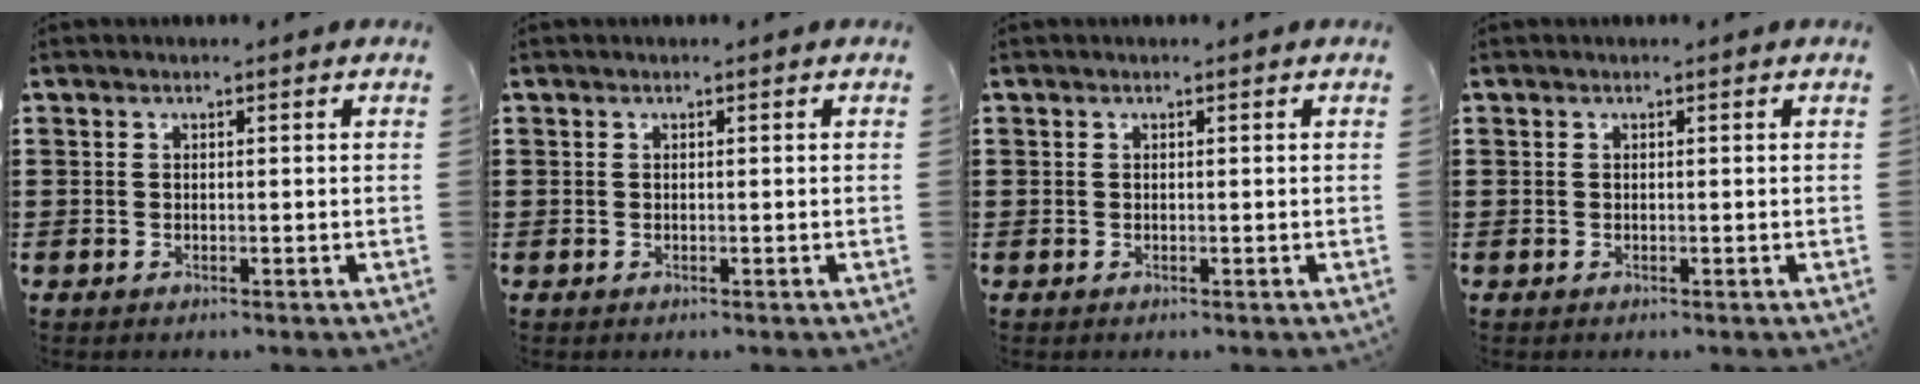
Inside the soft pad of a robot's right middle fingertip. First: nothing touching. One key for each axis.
{"total": 0.0}
{"total": 0.0}
{"total": 0.0}